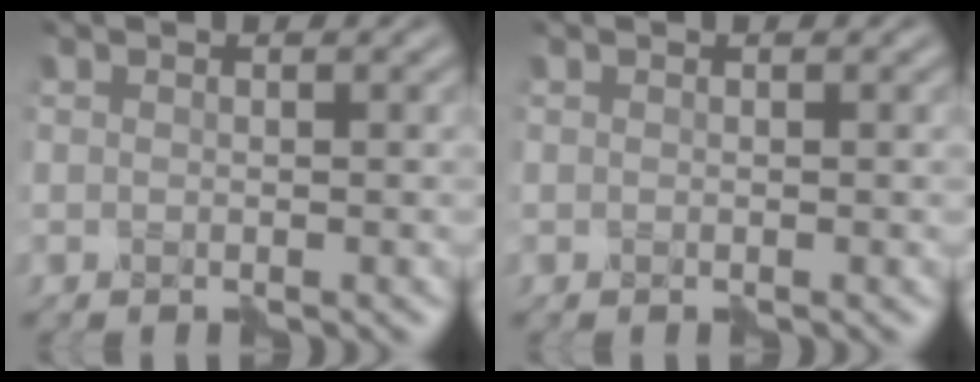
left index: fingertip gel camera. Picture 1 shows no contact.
{"total": 0.0}